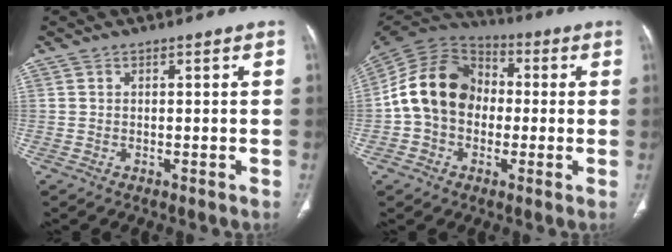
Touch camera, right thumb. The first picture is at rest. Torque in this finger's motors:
{"motor_torque": [1.73, 2.76, 0.88, -0.87, 0.20]}